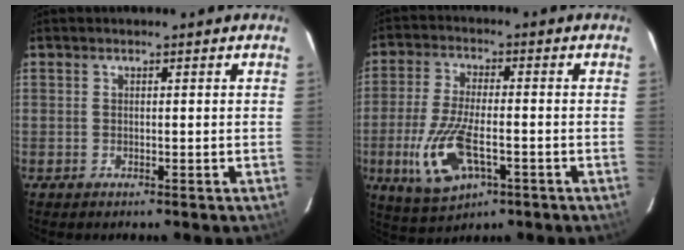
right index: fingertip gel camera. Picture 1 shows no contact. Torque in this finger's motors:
{"motor_torque": [1.42, -0.56, 0.29, 0.11]}